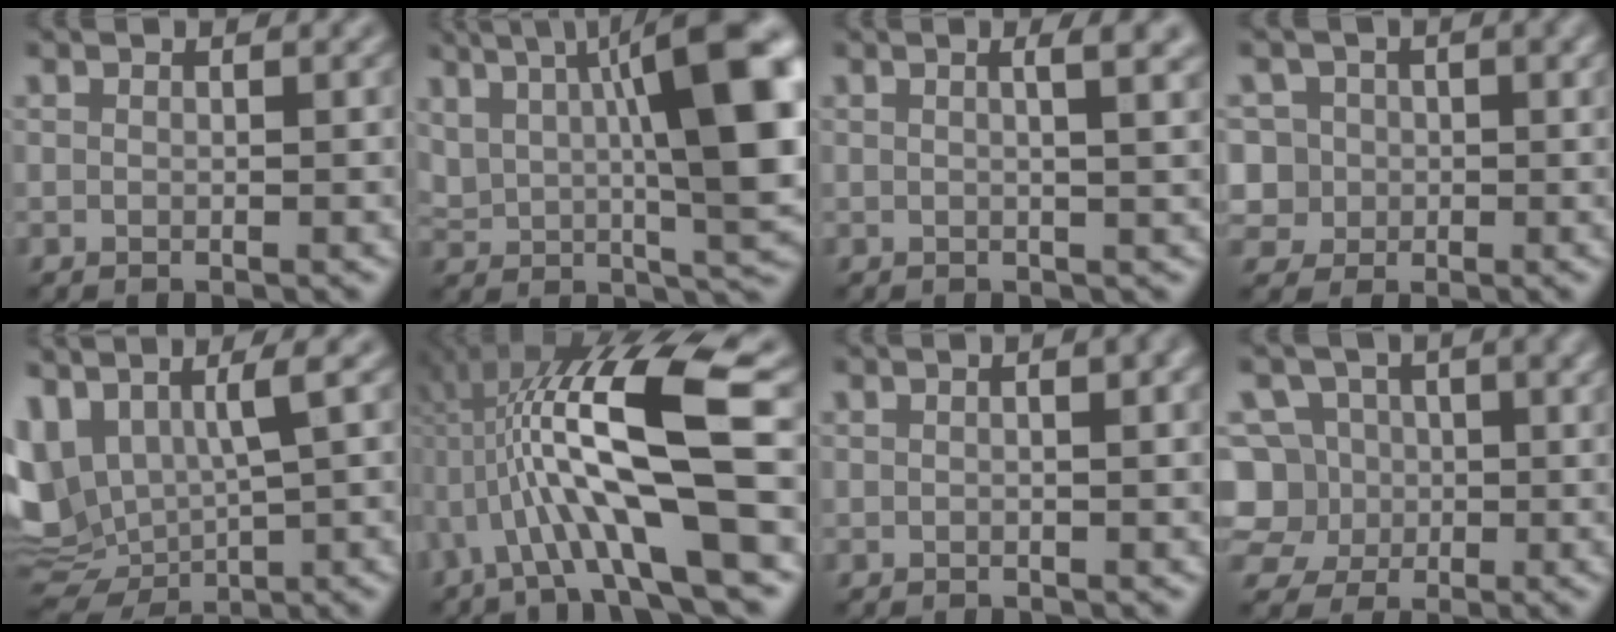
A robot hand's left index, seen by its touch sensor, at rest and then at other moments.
{"total": 14.4, "force": [4.0, 5.2, 12.8], "torque": [-0.183, 0.009, 0.069]}
{"total": 3.7, "force": [1.0, 1.3, 3.2], "torque": [-0.027, 0.014, 0.002]}
{"total": 5.7, "force": [1.4, 5.2, 1.9], "torque": [-0.032, 0.035, 0.003]}
{"total": 7.1, "force": [1.5, 3.5, 5.9], "torque": [-0.138, -0.018, 0.054]}
{"total": 10.8, "force": [-0.7, 2.7, 10.5], "torque": [-0.202, 0.019, -0.010]}
{"total": 1.6, "force": [0.2, 0.3, 1.6], "torque": [-0.023, 0.004, 0.002]}
{"total": 5.7, "force": [0.2, 5.2, 2.2], "torque": [-0.036, 0.039, -0.019]}